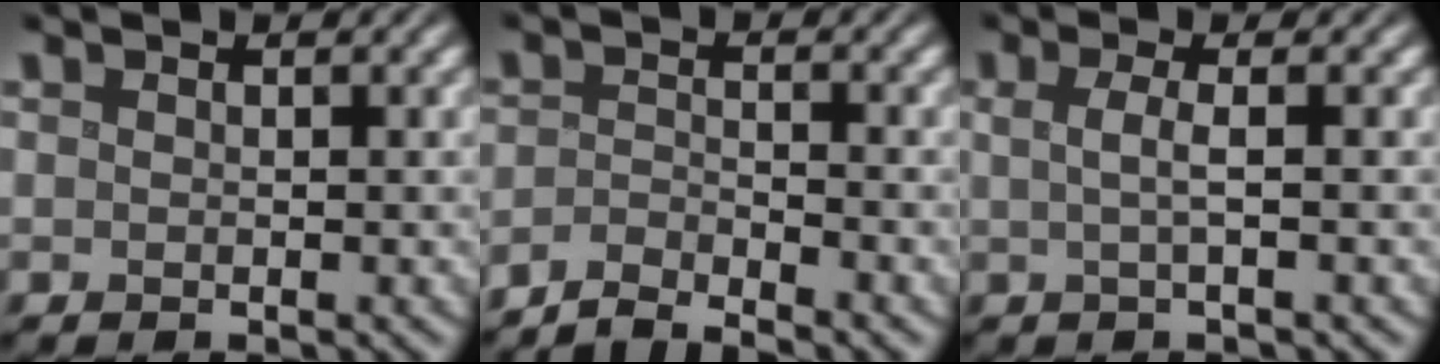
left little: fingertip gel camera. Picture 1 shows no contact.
{"total": 2.8, "force": [-2.6, 0.4, 1.1], "torque": [-0.014, 0.004, -0.060]}
{"total": 2.2, "force": [0.0, 0.6, 2.1], "torque": [-0.037, 0.001, -0.005]}